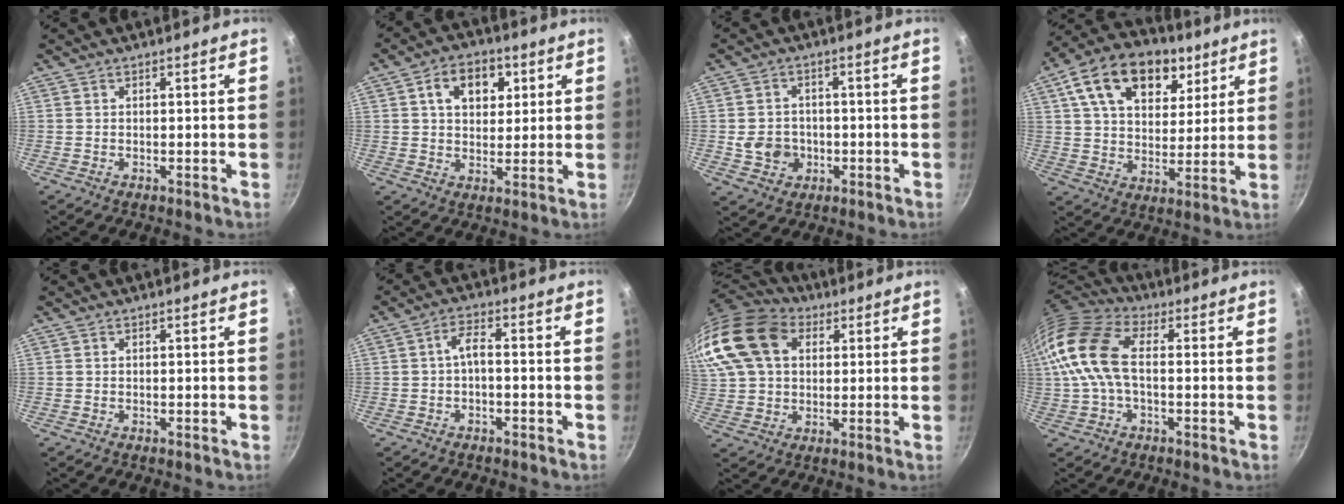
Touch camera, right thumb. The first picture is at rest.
{"total": 9.3, "force": [3.2, 6.5, 5.8], "torque": [-0.063, -0.002, 0.045]}
{"total": 6.5, "force": [-1.1, 5.7, 2.8], "torque": [-0.027, 0.017, -0.012]}
{"total": 19.8, "force": [9.5, 12.8, 11.8], "torque": [-0.176, -0.014, 0.152]}
{"total": 0.0}
{"total": 3.5, "force": [-1.4, 1.5, 2.8], "torque": [-0.054, 0.025, -0.025]}
{"total": 23.7, "force": [7.9, 17.1, 14.4], "torque": [-0.329, 0.034, 0.138]}
{"total": 14.9, "force": [0.6, 8.4, 12.2], "torque": [-0.246, 0.028, -0.008]}